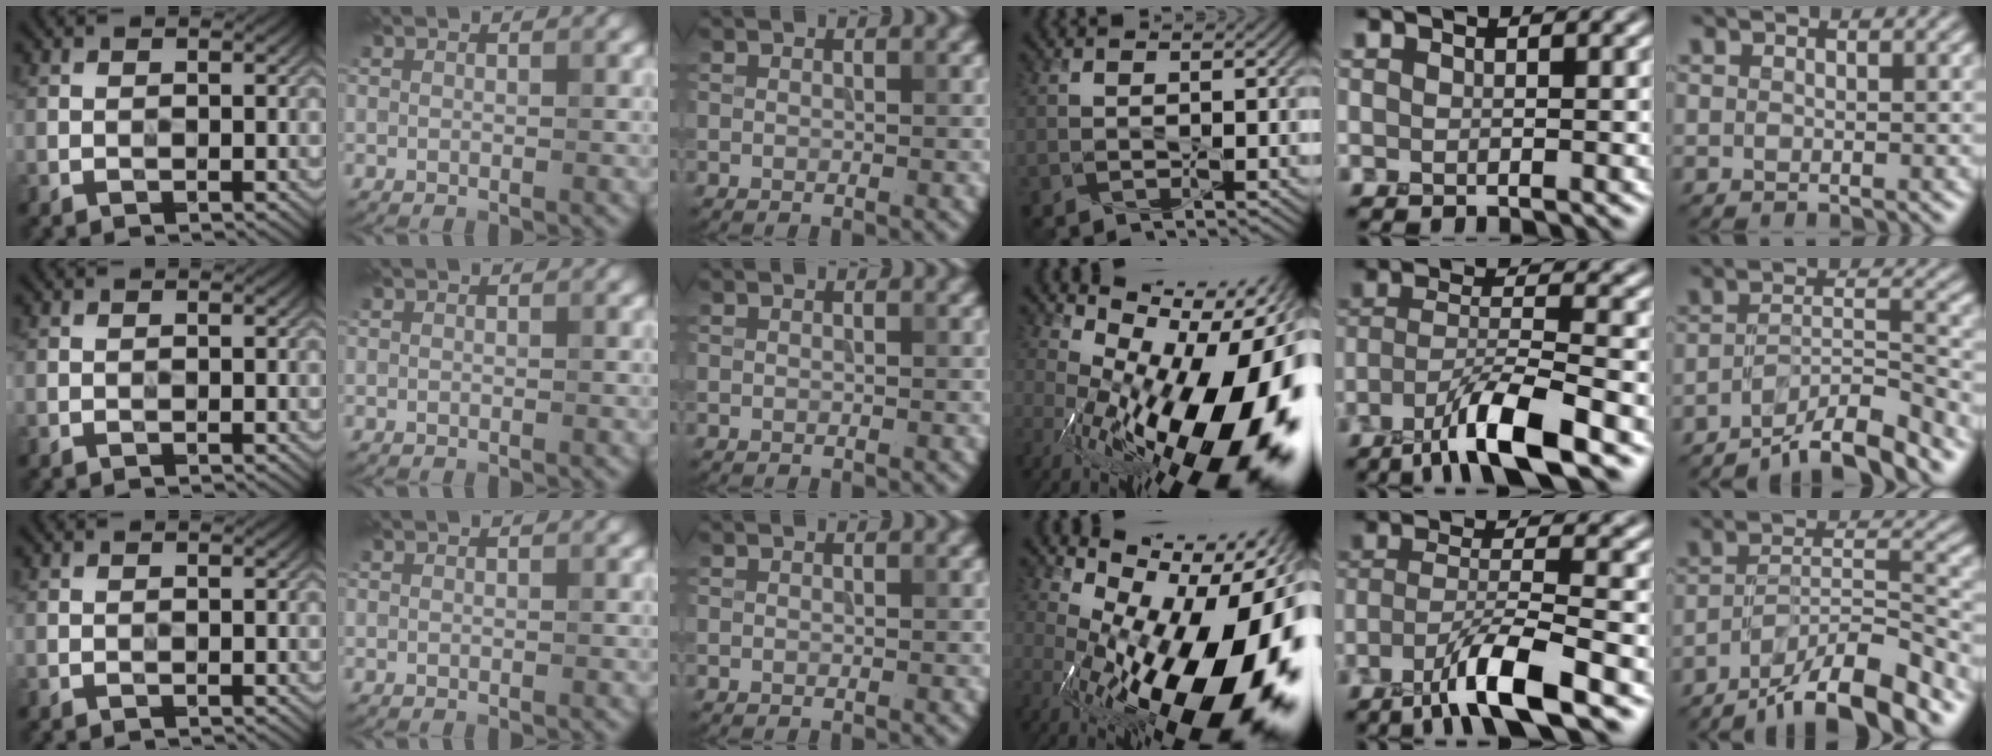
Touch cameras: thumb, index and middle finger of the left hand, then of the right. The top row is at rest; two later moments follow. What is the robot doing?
{"motion": "press", "object": "grip strengthener"}